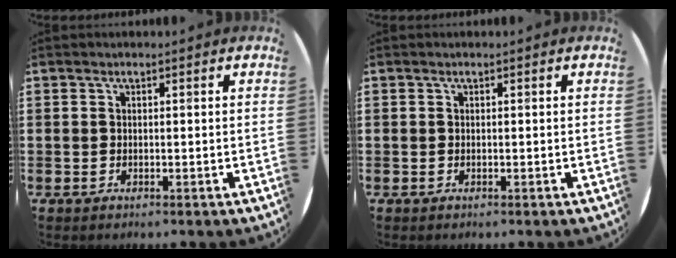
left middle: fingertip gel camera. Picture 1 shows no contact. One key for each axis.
{"total": 0.0}